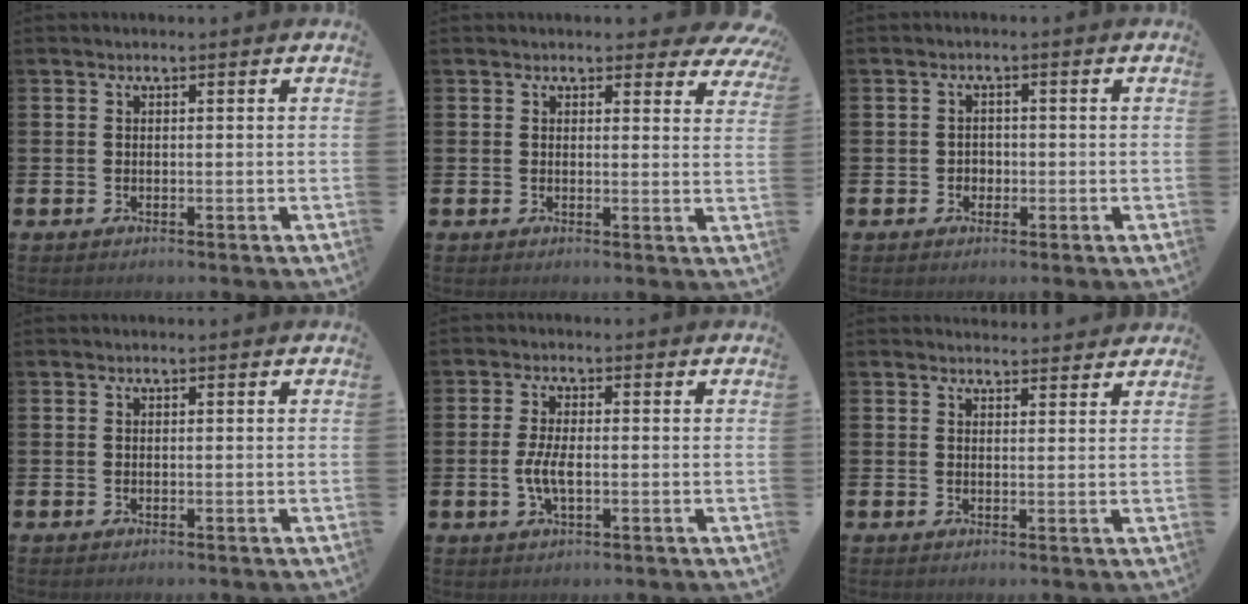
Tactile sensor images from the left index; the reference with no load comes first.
{"total": 2.7, "force": [2.4, 1.0, 0.4], "torque": [0.007, -0.012, 0.038]}
{"total": 1.6, "force": [-0.4, 1.5, 0.4], "torque": [0.003, -0.001, -0.014]}
{"total": 0.0}
{"total": 3.9, "force": [-0.6, 1.5, 3.5], "torque": [-0.062, -0.002, -0.015]}
{"total": 2.4, "force": [2.4, 0.6, 0.0], "torque": [0.011, -0.016, 0.040]}